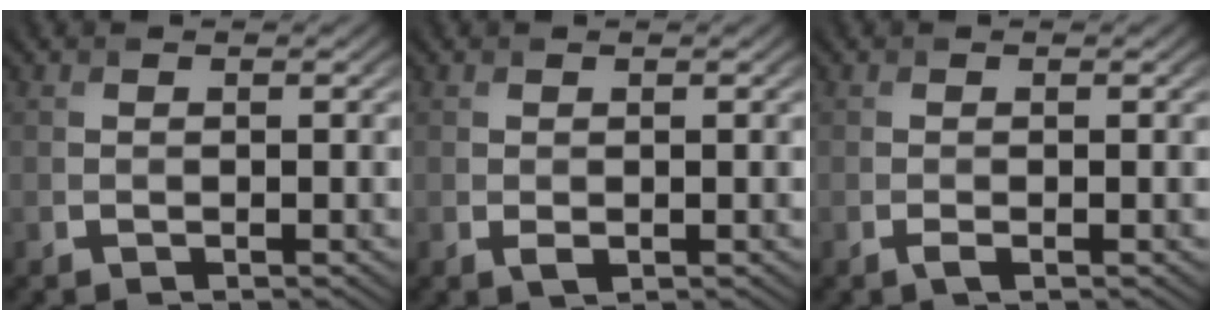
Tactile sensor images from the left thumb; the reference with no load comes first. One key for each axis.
{"total": 1.0, "fx": -0.1, "fy": 0.5, "fz": 0.8, "tx": -0.016, "ty": -0.004, "tz": -0.001}
{"total": 0.7, "fx": -0.3, "fy": 0.2, "fz": 0.6, "tx": -0.016, "ty": -0.003, "tz": -0.006}